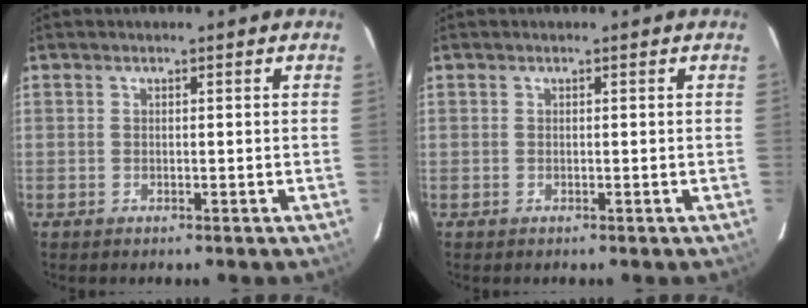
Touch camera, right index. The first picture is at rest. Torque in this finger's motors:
{"motor_torque": [0.12, 0.34, -0.04, 0.00]}